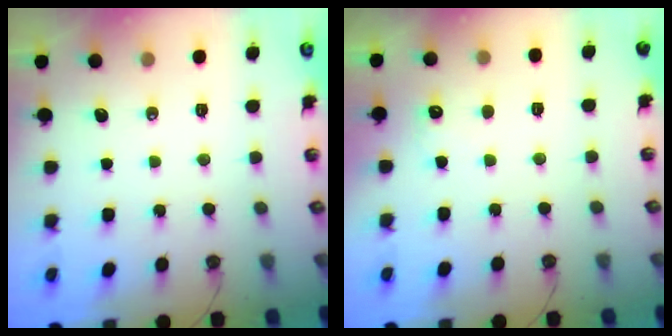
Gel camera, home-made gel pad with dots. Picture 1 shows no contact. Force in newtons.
{"total": 4.2, "press": 4.0, "slide": 1.1}